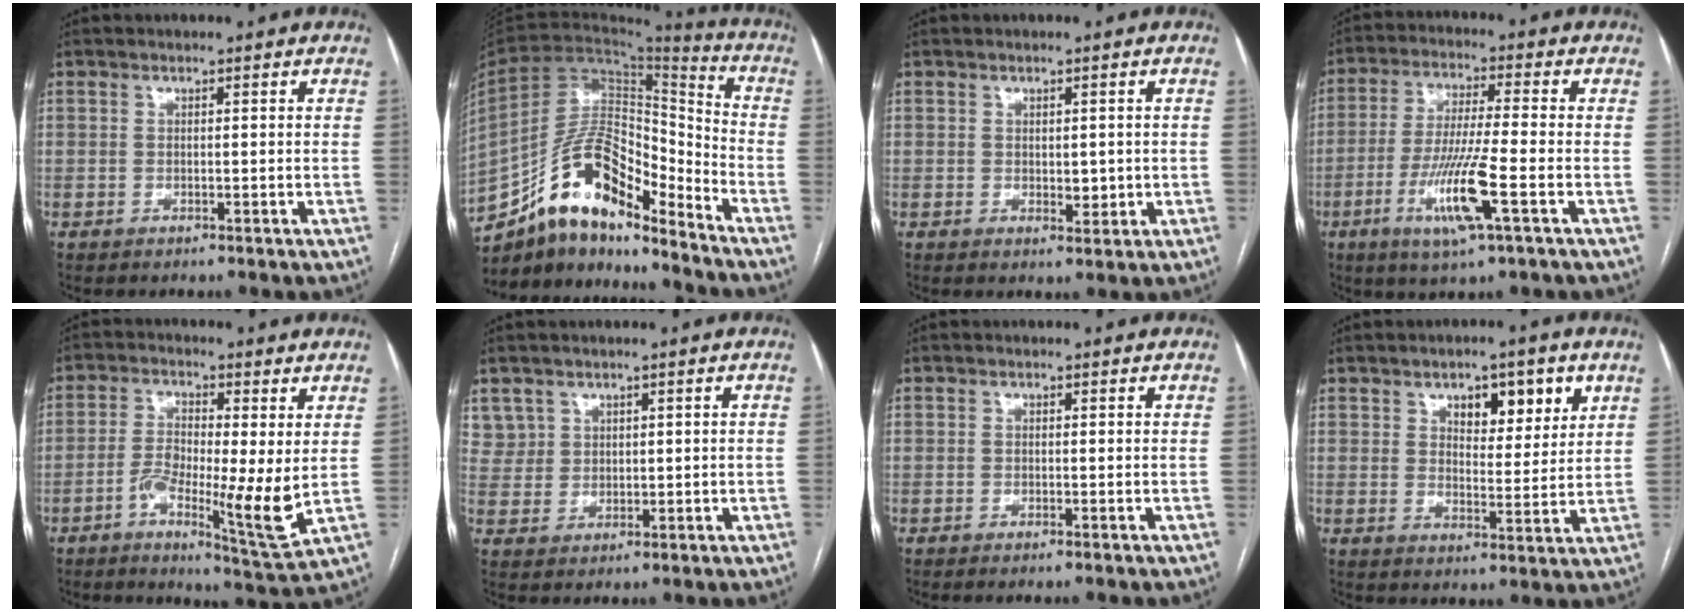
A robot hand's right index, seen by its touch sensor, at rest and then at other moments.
{"total": 16.0, "force": [-12.4, 5.0, 8.7], "torque": [-0.153, 0.042, -0.222]}
{"total": 2.5, "force": [-0.2, 1.5, 2.1], "torque": [-0.025, -0.003, 0.003]}
{"total": 11.0, "force": [-4.1, 0.0, 10.2], "torque": [-0.204, -0.016, -0.079]}
{"total": 10.2, "force": [-1.5, 1.3, 10.0], "torque": [-0.177, -0.008, -0.029]}
{"total": 3.8, "force": [2.2, 3.1, -0.4], "torque": [0.021, 0.005, 0.043]}
{"total": 0.5, "force": [-0.4, -0.1, 0.4], "torque": [-0.009, 0.000, -0.007]}
{"total": 7.9, "force": [4.2, 3.3, 5.8], "torque": [-0.077, 0.002, 0.062]}